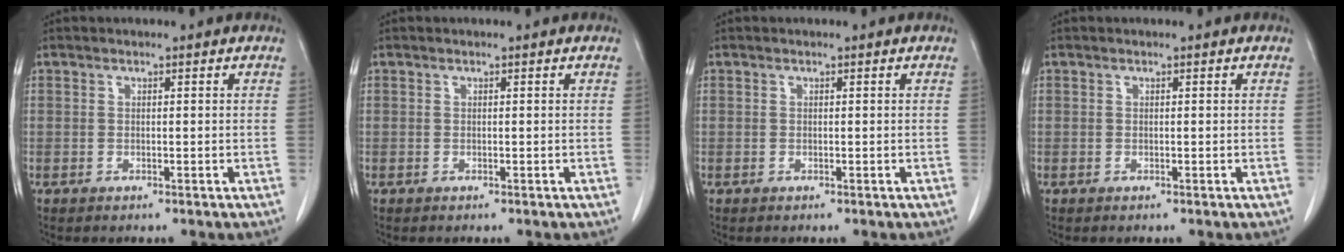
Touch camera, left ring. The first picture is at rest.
{"total": 0.0}
{"total": 0.0}
{"total": 0.0}